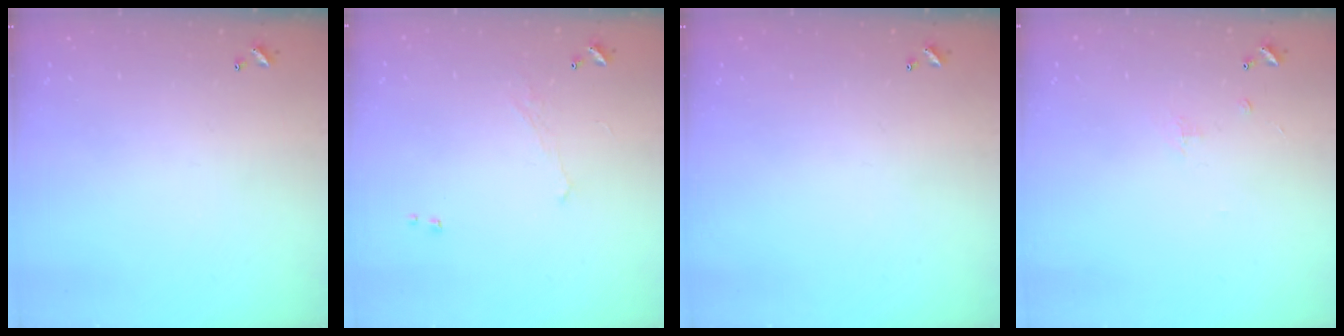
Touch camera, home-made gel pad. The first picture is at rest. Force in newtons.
{"total": 0.9, "press": 0.7, "slide": 0.5}
{"total": 0.0}
{"total": 1.2, "press": 1.1, "slide": 0.6}